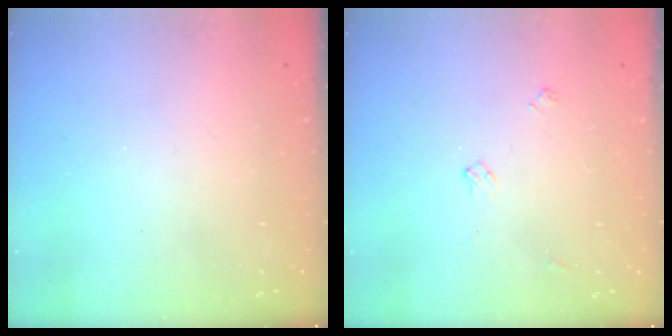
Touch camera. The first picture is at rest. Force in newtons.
{"total": 4.3, "press": 4.2, "slide": 0.7}